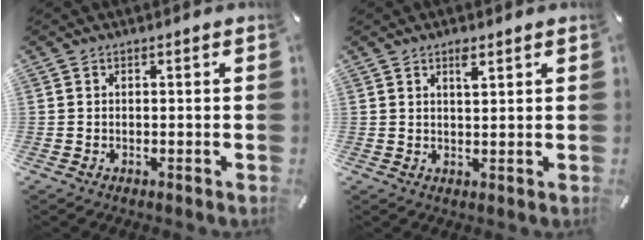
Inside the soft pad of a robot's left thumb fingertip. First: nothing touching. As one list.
[{"total": 2.6, "force": [1.7, 0.8, 1.8], "torque": [-0.032, -0.002, 0.029]}]